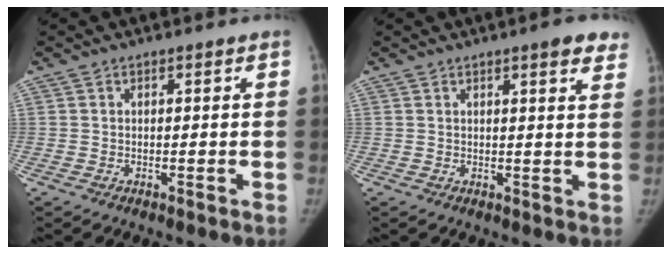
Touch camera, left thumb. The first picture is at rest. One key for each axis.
{"total": 5.7, "fx": 3.8, "fy": 1.2, "fz": 4.1, "tx": -0.033, "ty": -0.009, "tz": 0.042}